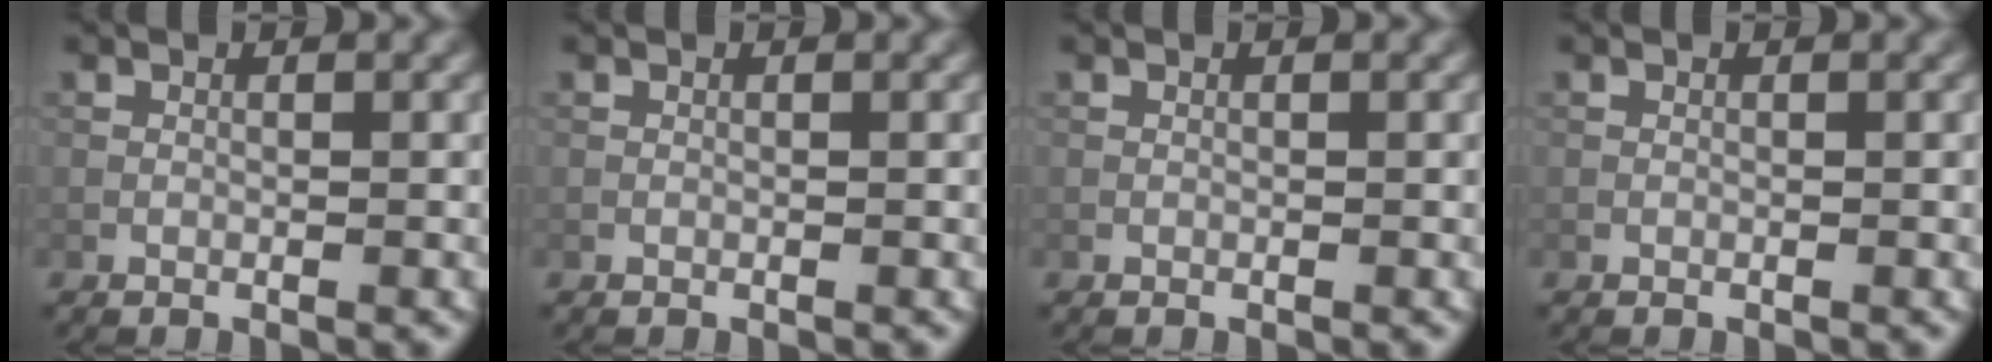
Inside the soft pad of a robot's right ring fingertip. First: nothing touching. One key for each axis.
{"total": 0.0}
{"total": 0.0}
{"total": 0.0}